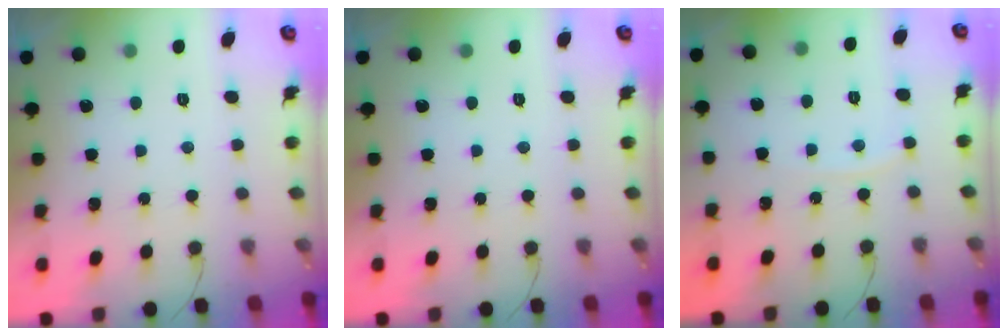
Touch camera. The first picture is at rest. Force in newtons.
{"total": 0.0}
{"total": 2.9, "press": 2.9, "slide": 0.5}